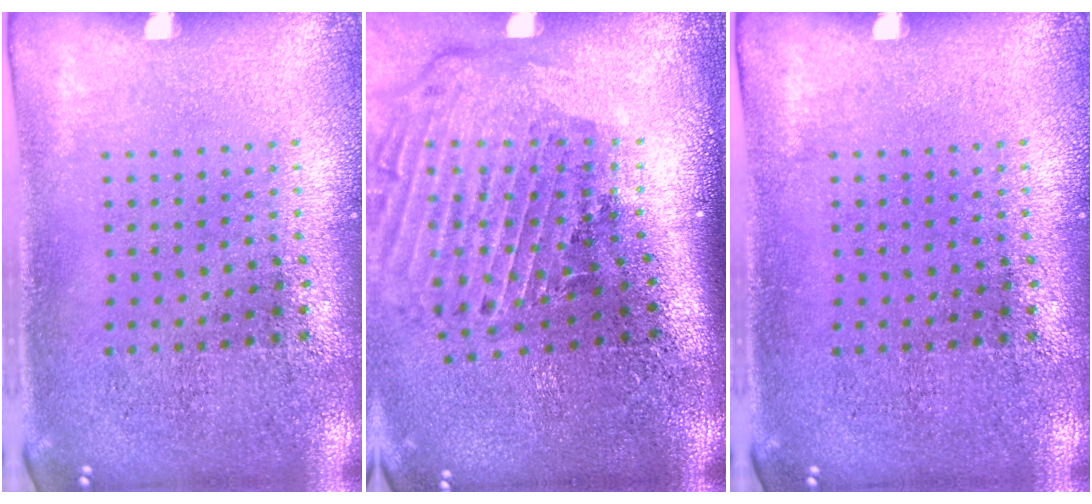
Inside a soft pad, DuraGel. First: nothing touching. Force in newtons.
{"total": 3.0, "press": 2.1, "slide": 2.2}
{"total": 0.0}